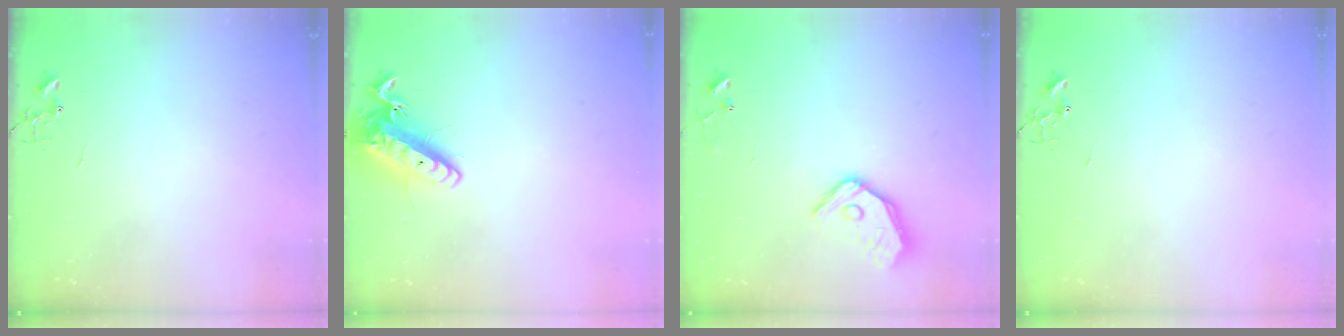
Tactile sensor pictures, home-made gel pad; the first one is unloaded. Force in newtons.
{"total": 15.0, "press": 14.7, "slide": 2.8}
{"total": 12.4, "press": 12.2, "slide": 2.1}
{"total": 0.0}